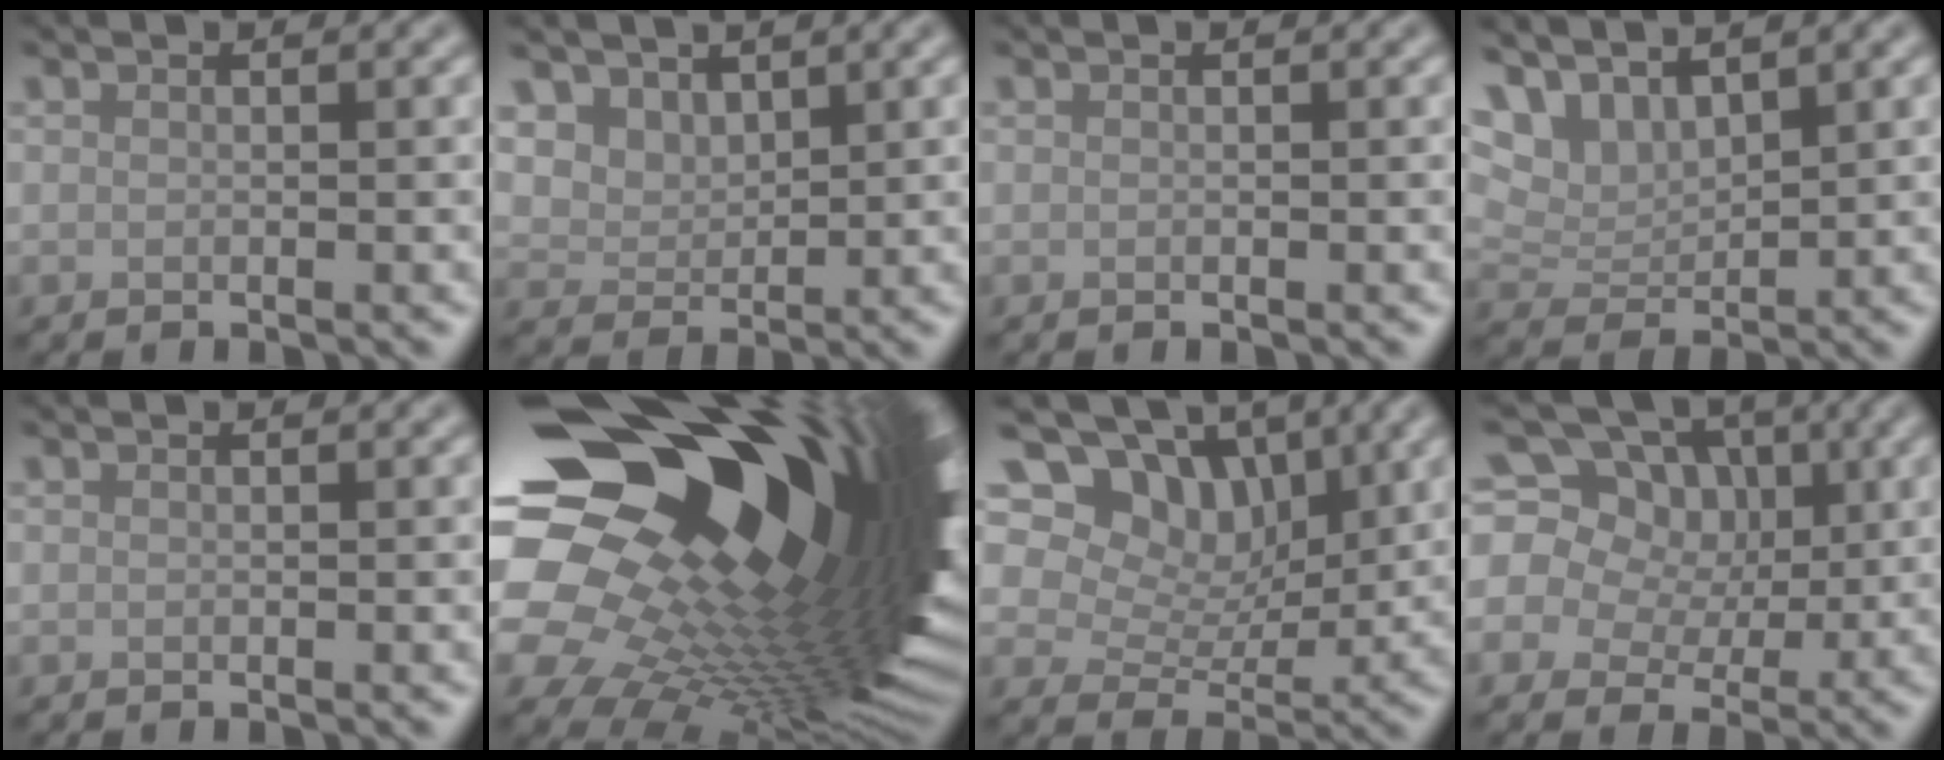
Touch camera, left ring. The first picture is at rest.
{"total": 3.7, "force": [2.5, 2.3, 1.4], "torque": [-0.041, -0.013, 0.059]}
{"total": 0.0}
{"total": 5.1, "force": [4.0, 2.0, 2.4], "torque": [-0.057, 0.002, 0.066]}
{"total": 0.0}
{"total": 21.4, "force": [4.3, 12.7, 16.7], "torque": [-0.291, -0.039, 0.097]}
{"total": 8.5, "force": [5.0, 5.4, 4.4], "torque": [-0.067, 0.001, 0.062]}
{"total": 14.5, "force": [6.2, 10.9, 7.2], "torque": [-0.146, 0.048, 0.080]}